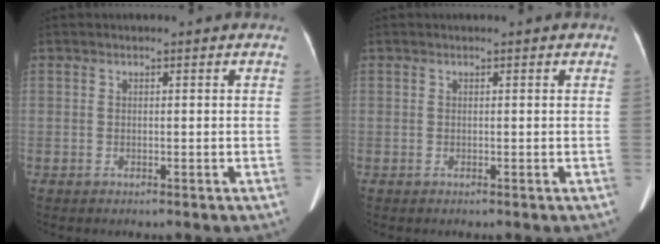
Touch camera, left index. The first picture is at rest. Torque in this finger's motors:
{"motor_torque": [0.13, -0.06, 0.05, 0.01]}